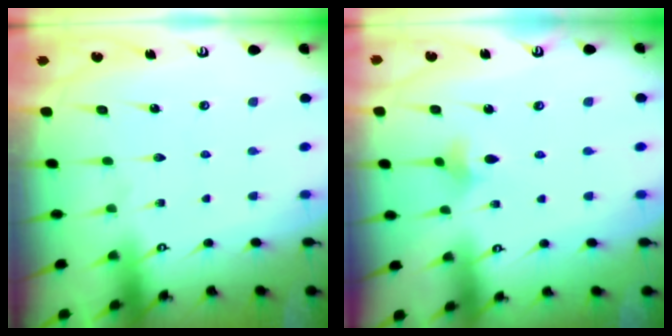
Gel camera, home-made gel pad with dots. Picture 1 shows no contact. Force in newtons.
{"total": 3.6, "press": 3.6, "slide": 0.5}